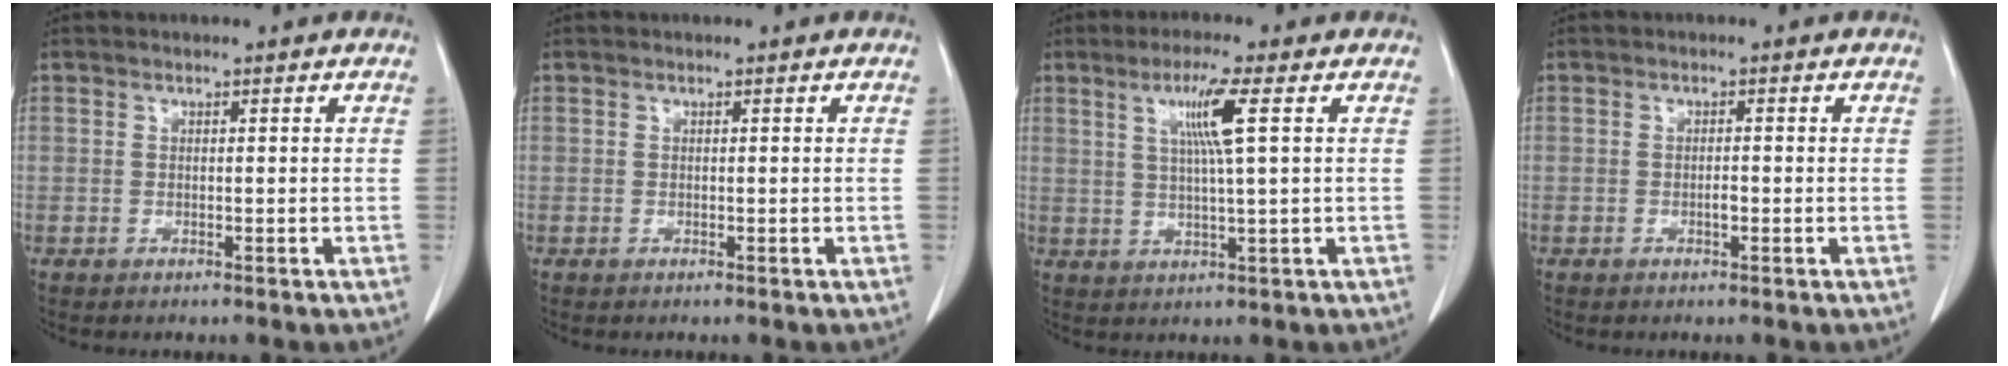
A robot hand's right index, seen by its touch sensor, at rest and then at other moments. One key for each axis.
{"total": 0.0}
{"total": 6.3, "fx": 2.1, "fy": -0.8, "fz": 5.9, "tx": -0.109, "ty": 0.001, "tz": 0.040}
{"total": 1.0, "fx": -0.5, "fy": 0.2, "fz": 0.9, "tx": -0.015, "ty": 0.001, "tz": -0.010}